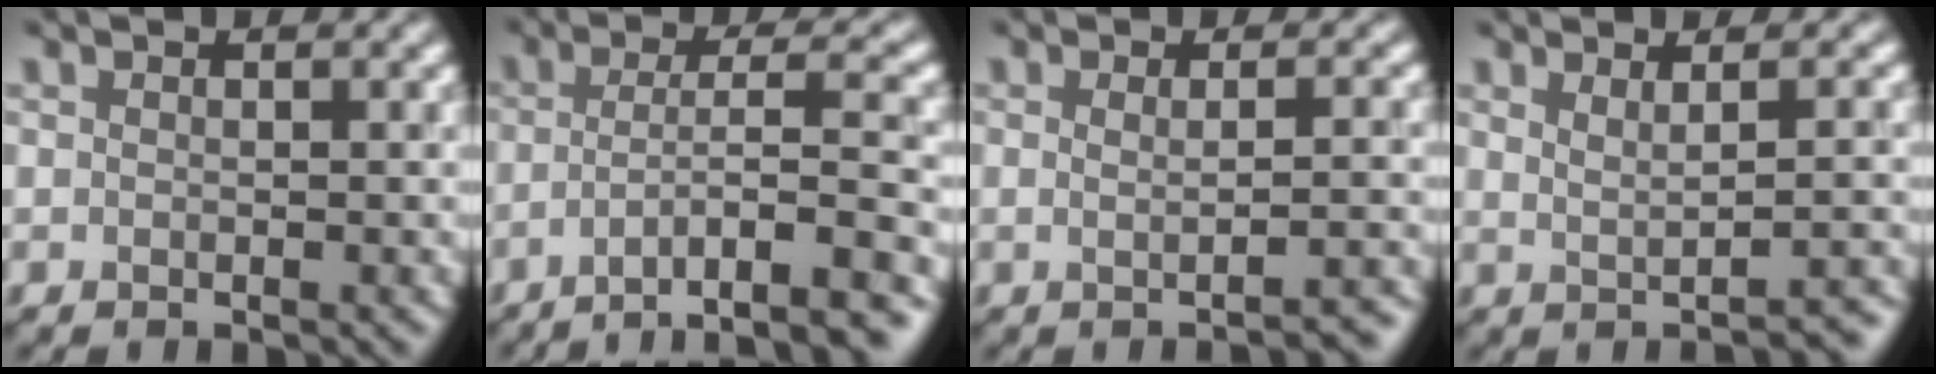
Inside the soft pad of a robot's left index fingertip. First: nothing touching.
{"total": 6.5, "force": [-3.2, 0.8, 5.6], "torque": [-0.087, 0.012, -0.039]}
{"total": 3.5, "force": [-1.1, 1.2, 3.1], "torque": [-0.005, 0.009, -0.008]}
{"total": 3.4, "force": [0.4, 1.5, 3.1], "torque": [-0.007, 0.022, 0.002]}